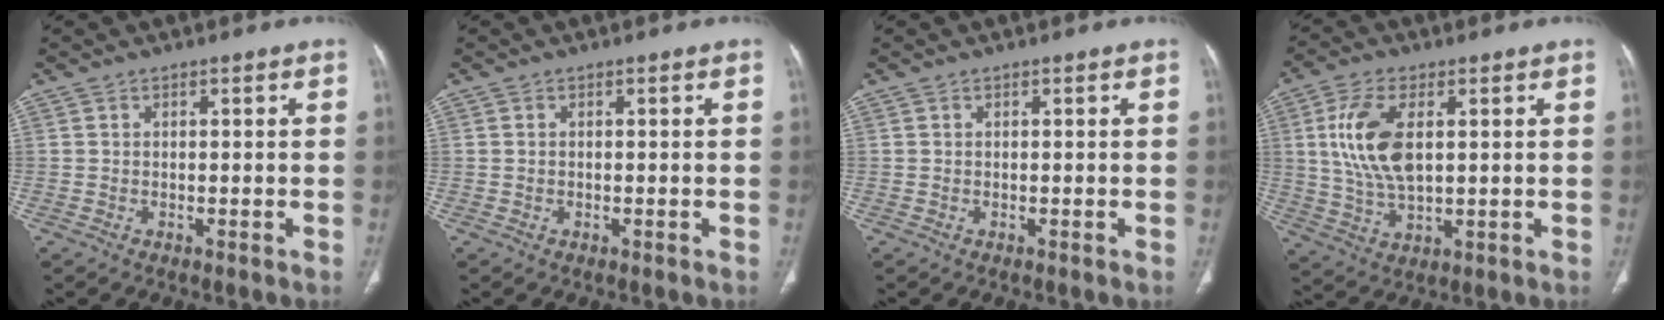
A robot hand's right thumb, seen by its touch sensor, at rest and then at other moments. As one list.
[{"total": 0.0}, {"total": 0.0}, {"total": 11.7, "force": [2.3, 6.0, 9.8], "torque": [-0.199, -0.004, 0.048]}]